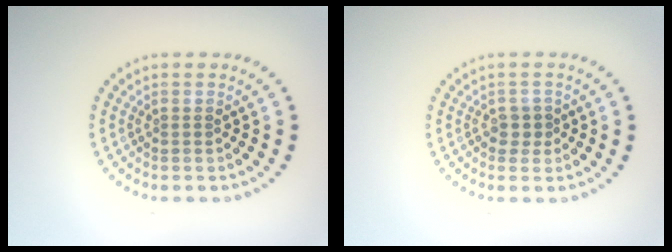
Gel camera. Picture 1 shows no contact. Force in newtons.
{"total": 1.1, "press": 0.9, "slide": 0.6}